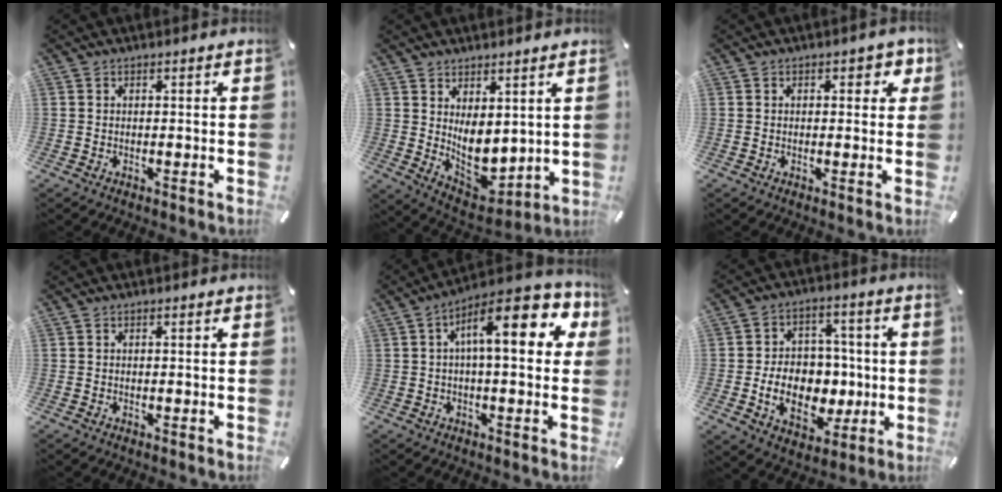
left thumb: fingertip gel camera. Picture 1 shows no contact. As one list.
[{"total": 9.1, "force": [1.5, 6.9, 5.8], "torque": [-0.070, -0.035, 0.038]}, {"total": 3.1, "force": [0.9, 1.9, 2.2], "torque": [-0.015, -0.003, 0.006]}, {"total": 0.0}, {"total": 15.8, "force": [4.6, 5.7, 14.0], "torque": [-0.203, -0.023, 0.068]}, {"total": 13.9, "force": [-2.5, 10.9, 8.2], "torque": [-0.148, 0.008, -0.035]}]